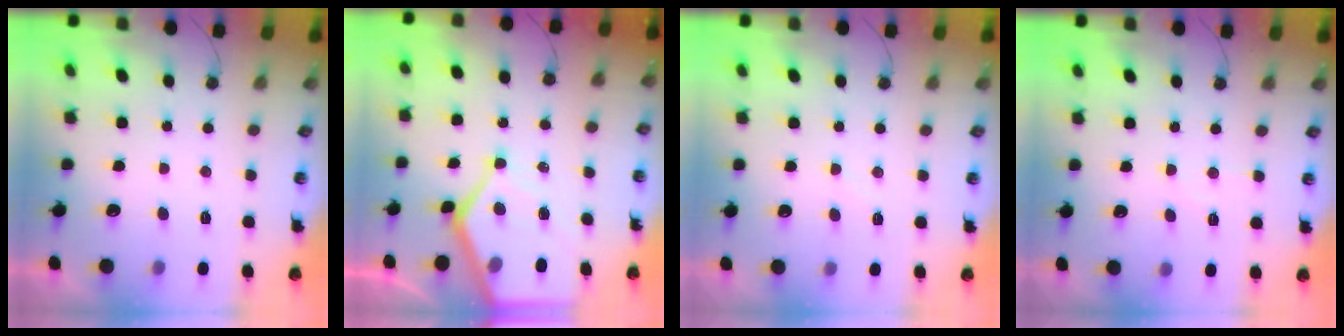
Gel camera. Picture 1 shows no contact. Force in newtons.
{"total": 12.3, "press": 12.2, "slide": 1.2}
{"total": 5.1, "press": 5.1, "slide": 0.7}
{"total": 5.2, "press": 5.2, "slide": 0.7}